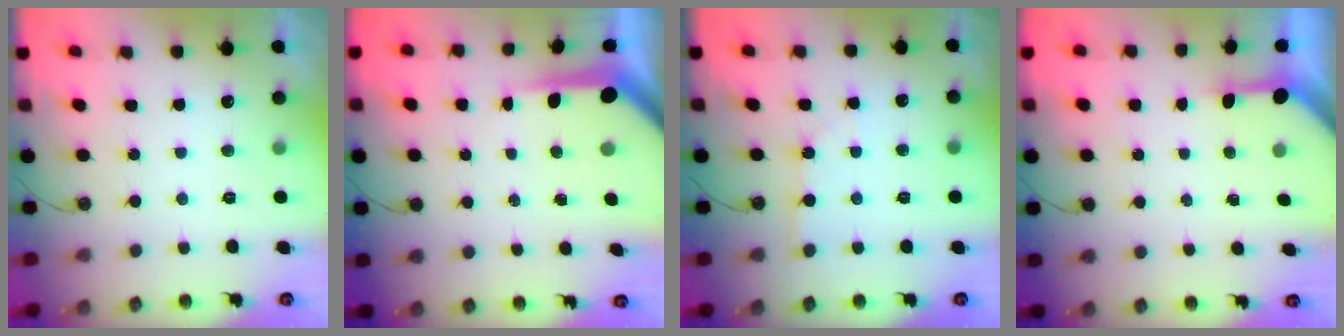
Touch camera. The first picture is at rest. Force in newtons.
{"total": 6.5, "press": 6.5, "slide": 0.6}
{"total": 1.8, "press": 1.8, "slide": 0.3}
{"total": 3.3, "press": 3.2, "slide": 0.3}